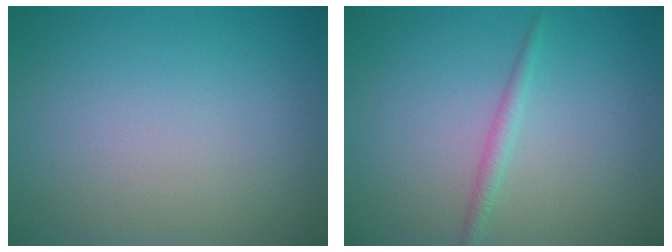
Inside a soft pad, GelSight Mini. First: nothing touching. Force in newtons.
{"total": 1.2, "press": 1.2, "slide": 0.1}